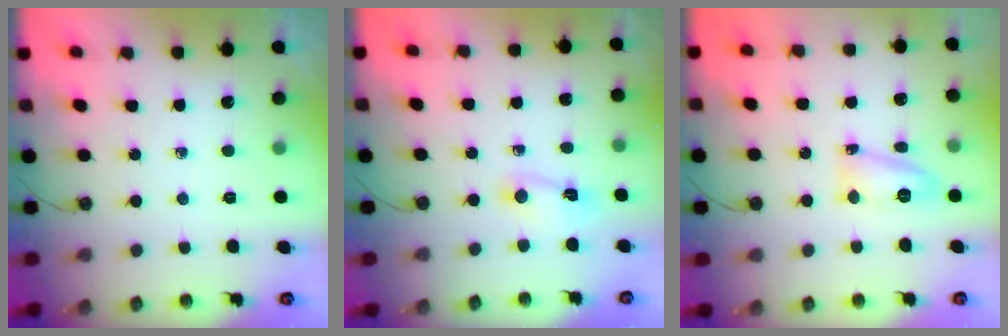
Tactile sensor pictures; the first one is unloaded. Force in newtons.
{"total": 2.3, "press": 2.3, "slide": 0.3}
{"total": 11.5, "press": 11.5, "slide": 0.9}